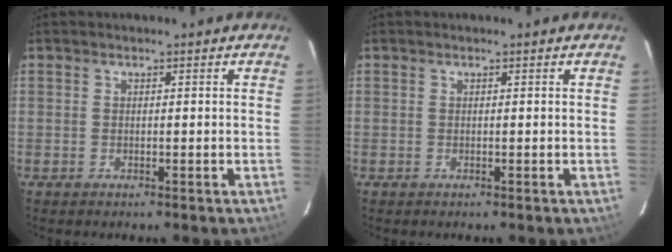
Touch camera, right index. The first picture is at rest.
{"total": 0.0}